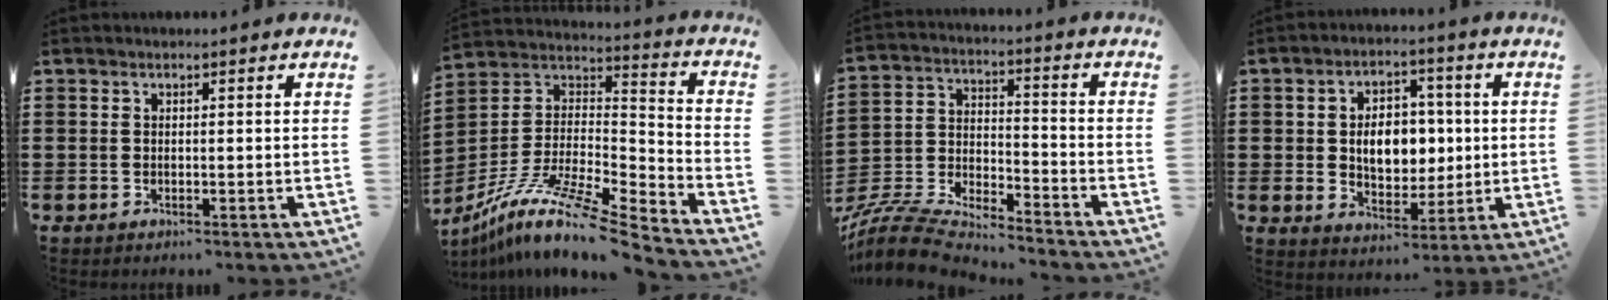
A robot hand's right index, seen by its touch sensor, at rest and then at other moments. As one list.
[{"total": 11.9, "force": [-9.0, 1.3, 7.6], "torque": [-0.150, 0.004, -0.177]}, {"total": 7.1, "force": [-6.8, 1.0, 1.8], "torque": [-0.055, -0.005, -0.143]}, {"total": 7.6, "force": [0.5, 5.4, 5.3], "torque": [-0.092, 0.009, 0.003]}]